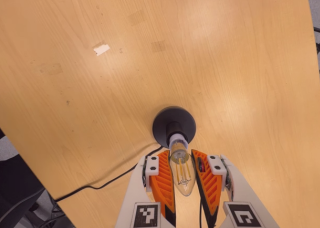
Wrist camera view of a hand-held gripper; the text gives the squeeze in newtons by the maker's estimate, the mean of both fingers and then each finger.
{"total": 21.2, "left": 22.8, "right": 19.6}